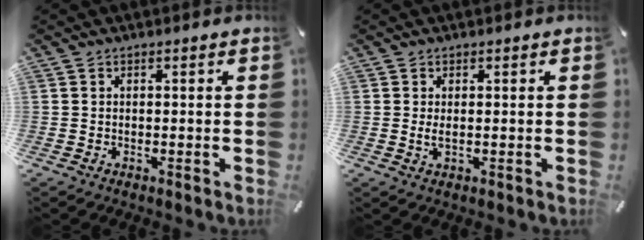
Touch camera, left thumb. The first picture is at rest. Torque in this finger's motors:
{"motor_torque": [0.45, 0.34, 0.11, 0.02, 0.13]}